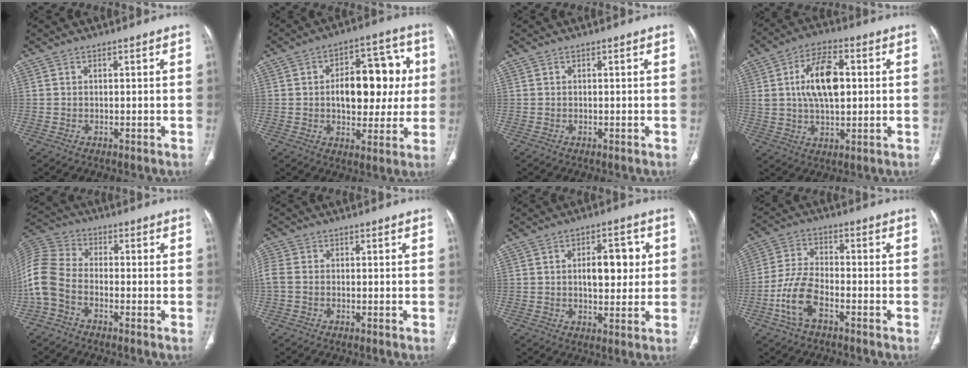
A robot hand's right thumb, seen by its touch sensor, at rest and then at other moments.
{"total": 17.1, "force": [1.6, 9.8, 13.9], "torque": [-0.145, 0.026, 0.025]}
{"total": 0.0}
{"total": 12.5, "force": [2.1, 6.6, 10.4], "torque": [-0.172, 0.006, 0.036]}
{"total": 10.0, "force": [-3.3, 6.4, 7.0], "torque": [-0.156, 0.028, -0.081]}
{"total": 3.7, "force": [-0.5, 2.7, 2.5], "torque": [-0.072, 0.006, -0.016]}
{"total": 8.6, "force": [1.4, 4.6, 7.2], "torque": [-0.075, 0.001, 0.021]}
{"total": 8.2, "force": [-3.9, 3.7, 6.1], "torque": [-0.134, 0.025, -0.078]}